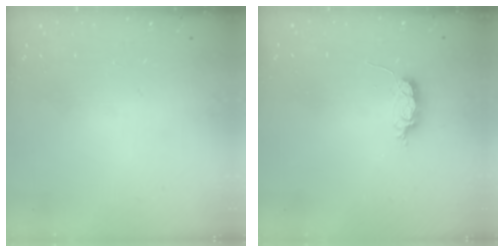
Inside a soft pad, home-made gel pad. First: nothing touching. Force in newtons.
{"total": 4.3, "press": 4.2, "slide": 0.5}